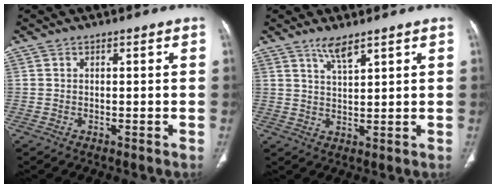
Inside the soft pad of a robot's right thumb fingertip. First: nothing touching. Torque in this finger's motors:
{"motor_torque": [0.37, 0.37, 0.24, -0.12, 0.00]}